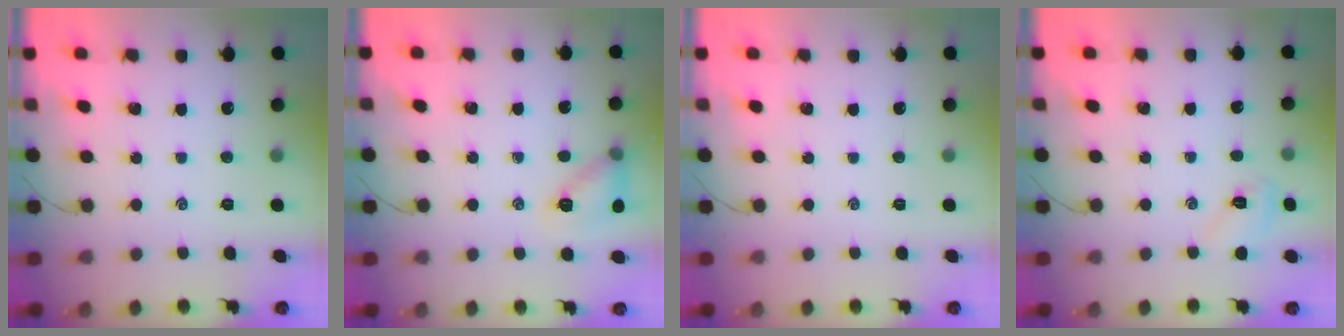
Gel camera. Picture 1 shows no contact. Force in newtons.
{"total": 10.9, "press": 10.9, "slide": 0.8}
{"total": 0.0}
{"total": 5.5, "press": 5.3, "slide": 1.4}